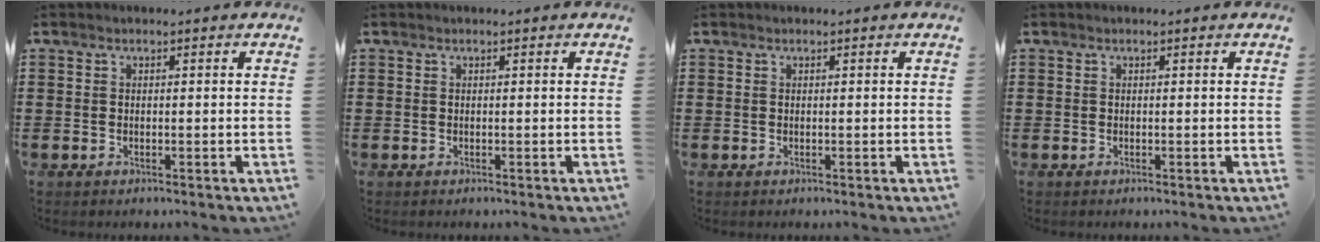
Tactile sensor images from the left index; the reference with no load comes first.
{"total": 0.0}
{"total": 0.0}
{"total": 0.0}